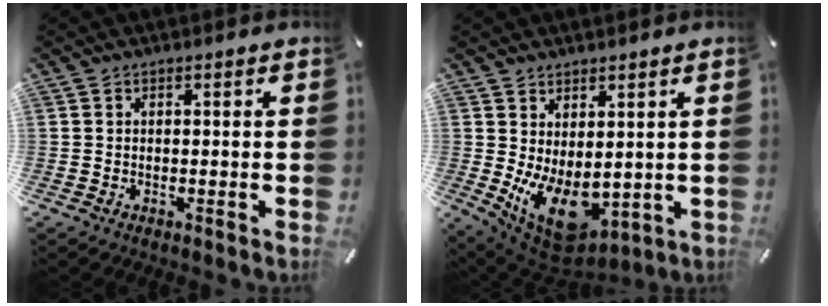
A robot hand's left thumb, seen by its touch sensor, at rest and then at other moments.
{"total": 9.9, "force": [-1.3, 6.9, 7.0], "torque": [-0.110, -0.011, -0.014]}